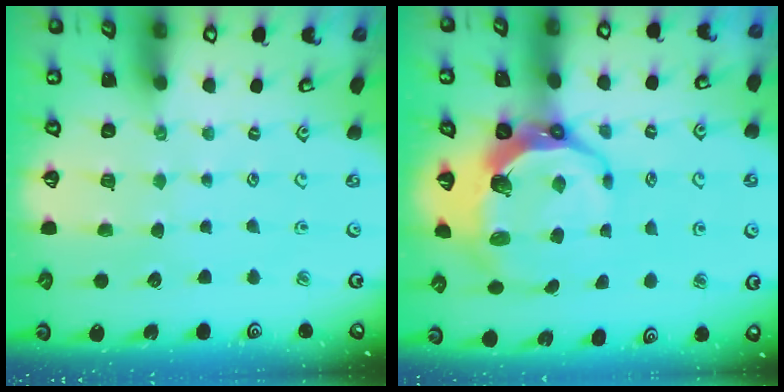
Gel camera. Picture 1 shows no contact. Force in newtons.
{"total": 10.8, "press": 9.5, "slide": 5.2}